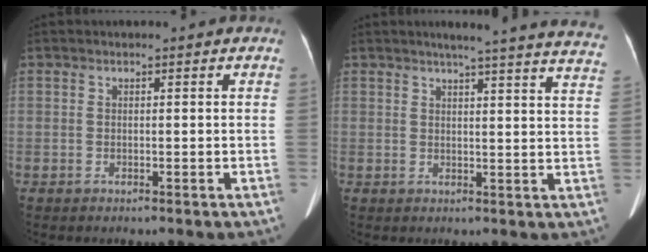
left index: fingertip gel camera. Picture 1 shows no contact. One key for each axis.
{"total": 21.0, "fx": 19.1, "fy": 0.4, "fz": 8.8, "tx": -0.114, "ty": -0.052, "tz": 0.208}